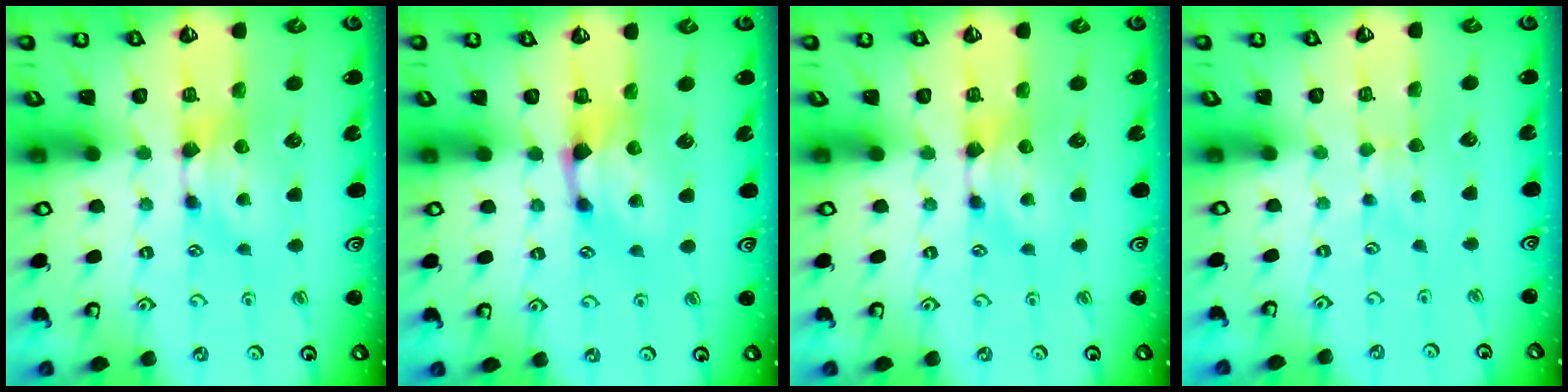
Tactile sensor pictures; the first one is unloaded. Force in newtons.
{"total": 1.2, "press": 0.3, "slide": 1.2}
{"total": 0.0}
{"total": 3.5, "press": 3.4, "slide": 0.5}